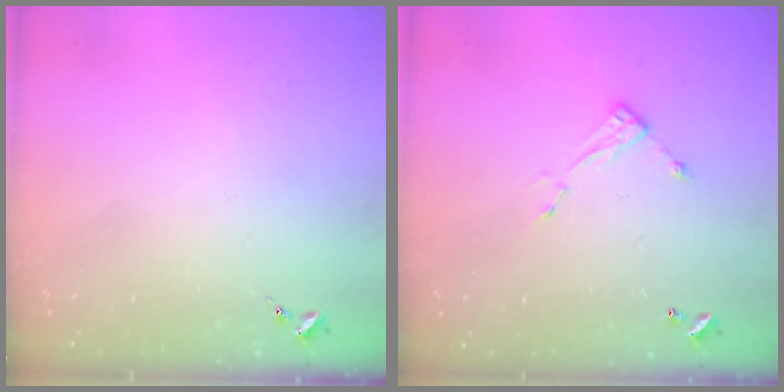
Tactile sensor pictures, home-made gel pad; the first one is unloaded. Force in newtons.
{"total": 6.1, "press": 6.1, "slide": 0.2}